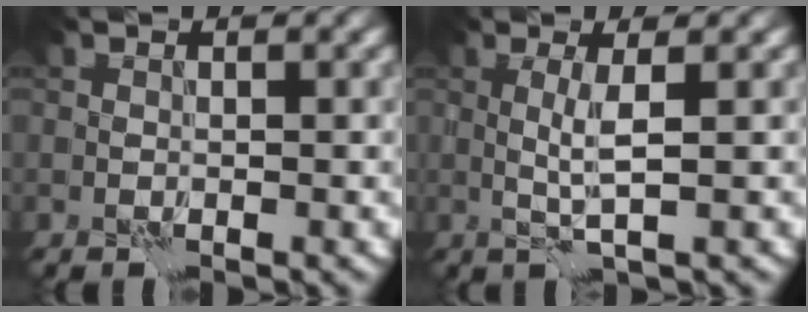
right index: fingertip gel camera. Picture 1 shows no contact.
{"total": 2.3, "force": [0.4, 0.3, 2.3], "torque": [-0.048, 0.000, 0.006]}